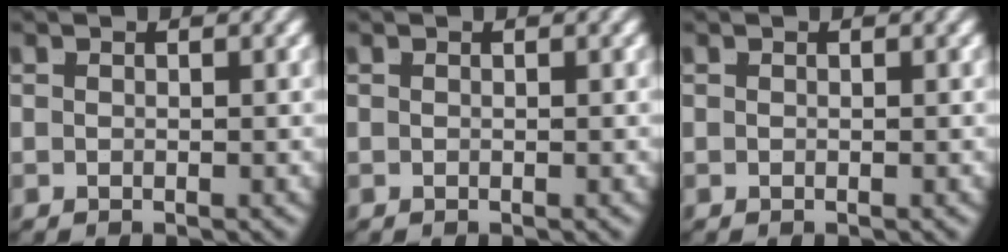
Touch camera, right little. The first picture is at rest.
{"total": 0.0}
{"total": 0.0}